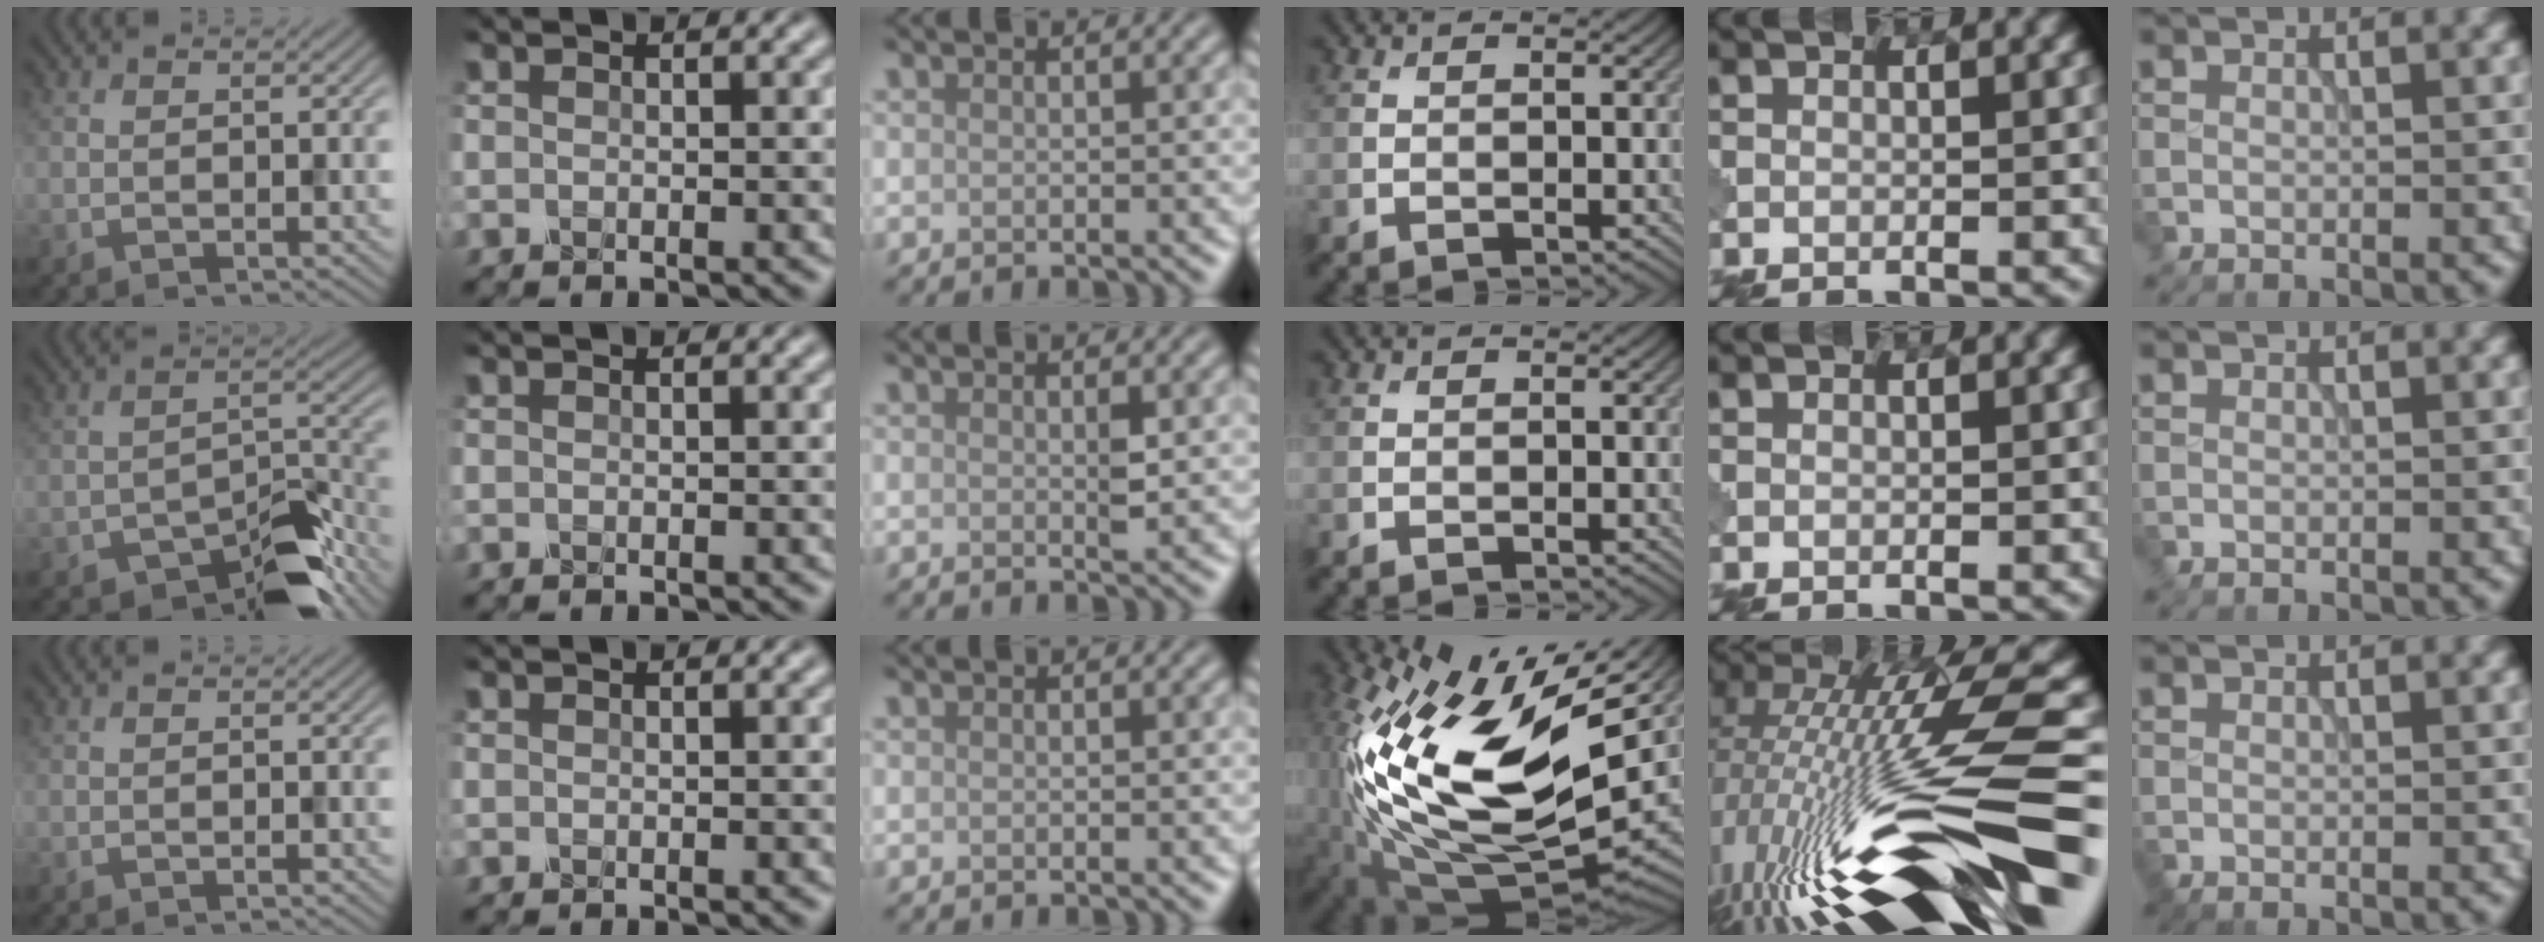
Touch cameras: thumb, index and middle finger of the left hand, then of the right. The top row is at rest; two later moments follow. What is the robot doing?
{"motion": "disassemble", "object": "pitcher"}